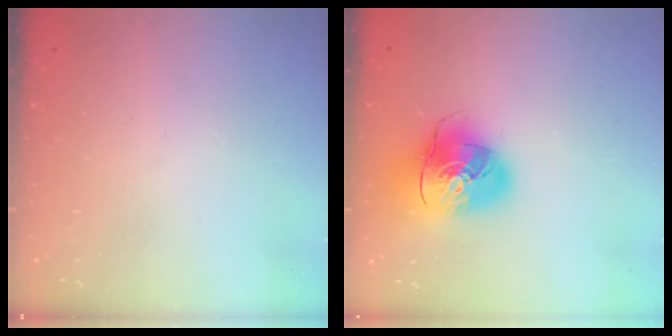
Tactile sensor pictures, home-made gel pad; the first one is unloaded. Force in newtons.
{"total": 16.3, "press": 16.1, "slide": 2.4}